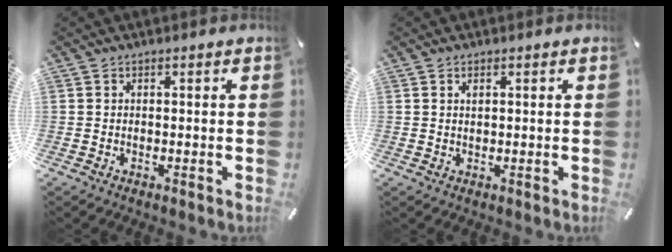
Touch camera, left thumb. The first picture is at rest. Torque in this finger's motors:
{"motor_torque": [-0.03, -0.41, 0.04, 0.06, -0.02]}